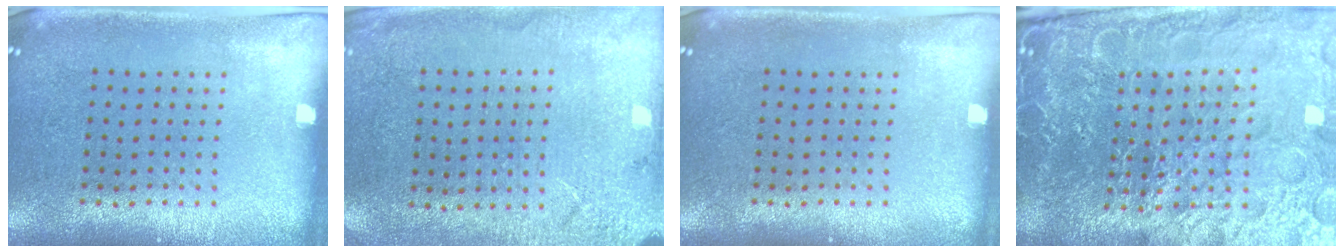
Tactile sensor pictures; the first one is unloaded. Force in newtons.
{"total": 2.6, "press": 2.5, "slide": 0.7}
{"total": 0.0}
{"total": 6.7, "press": 5.9, "slide": 3.1}